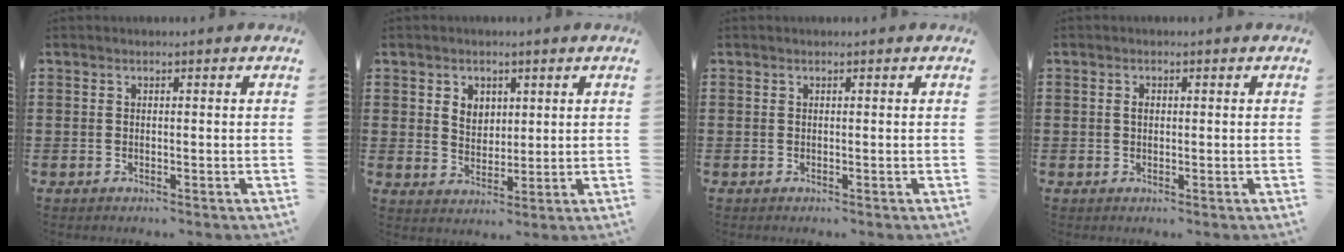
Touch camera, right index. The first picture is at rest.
{"total": 3.3, "force": [1.6, 2.8, 1.0], "torque": [-0.023, 0.008, 0.026]}
{"total": 0.0}
{"total": 1.0, "force": [0.1, 0.6, 0.7], "torque": [-0.016, 0.004, 0.002]}